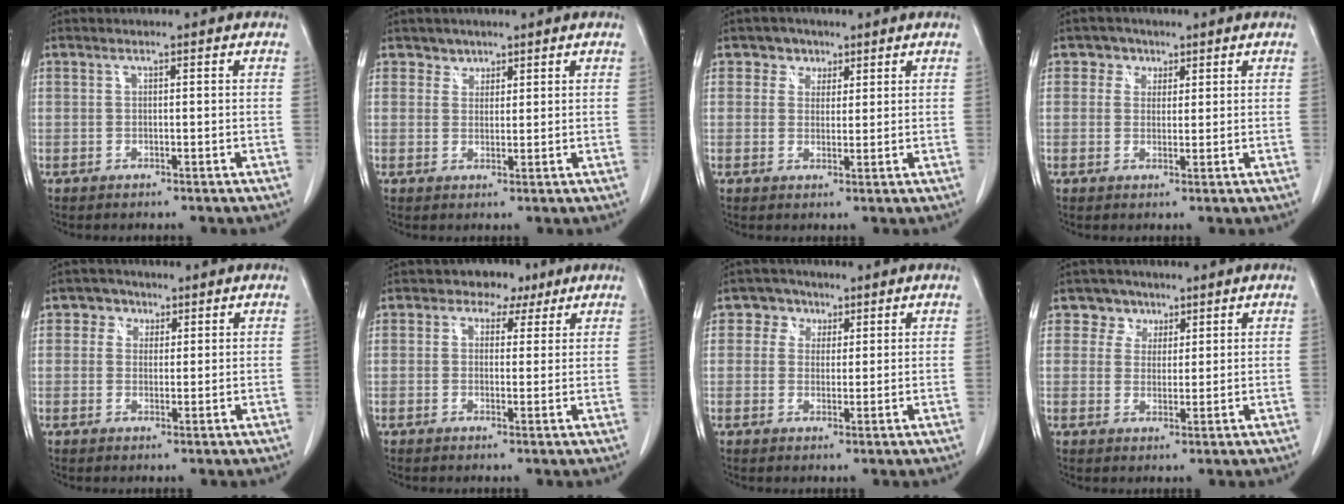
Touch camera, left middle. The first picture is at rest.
{"total": 2.0, "force": [1.5, 1.3, -0.2], "torque": [0.012, -0.001, 0.020]}
{"total": 3.0, "force": [1.7, 2.5, 0.2], "torque": [0.002, 0.004, 0.022]}
{"total": 2.7, "force": [1.4, 2.3, 0.2], "torque": [0.004, 0.003, 0.016]}
{"total": 2.9, "force": [1.4, 2.5, 0.5], "torque": [-0.003, 0.005, 0.016]}
{"total": 4.3, "force": [2.4, 3.3, 1.4], "torque": [-0.012, 0.016, 0.031]}
{"total": 3.4, "force": [1.6, 3.0, 0.5], "torque": [-0.006, 0.008, 0.023]}
{"total": 3.7, "force": [2.2, 2.9, -0.1], "torque": [0.005, 0.005, 0.033]}